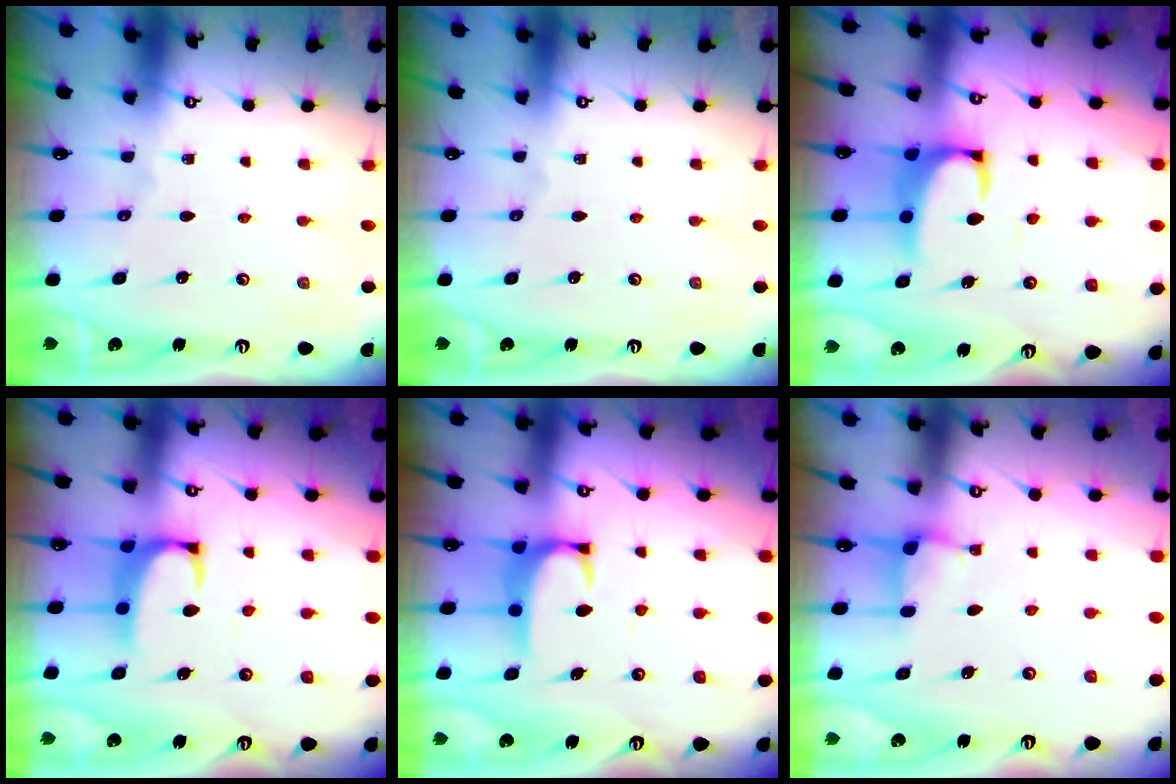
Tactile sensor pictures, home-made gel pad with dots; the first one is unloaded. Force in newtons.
{"total": 0.0}
{"total": 2.2, "press": 2.0, "slide": 0.9}
{"total": 2.5, "press": 2.4, "slide": 0.8}
{"total": 2.4, "press": 2.3, "slide": 0.7}
{"total": 3.7, "press": 3.7, "slide": 0.4}